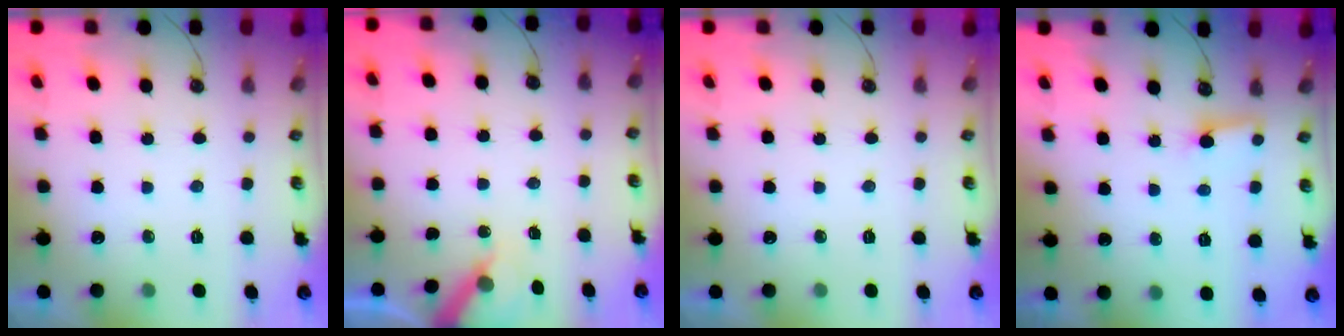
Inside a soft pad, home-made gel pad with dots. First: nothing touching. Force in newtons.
{"total": 6.2, "press": 6.2, "slide": 0.6}
{"total": 0.0}
{"total": 2.7, "press": 2.7, "slide": 0.4}